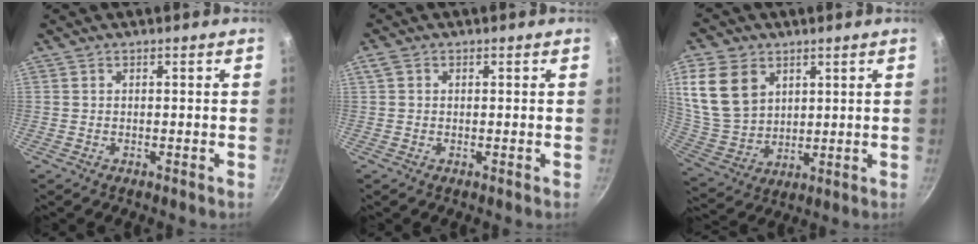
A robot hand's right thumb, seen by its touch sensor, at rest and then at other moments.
{"total": 2.0, "force": [0.5, 1.5, 1.1], "torque": [-0.023, 0.008, 0.008]}
{"total": 14.5, "force": [5.6, 10.7, 8.0], "torque": [-0.140, -0.021, 0.126]}